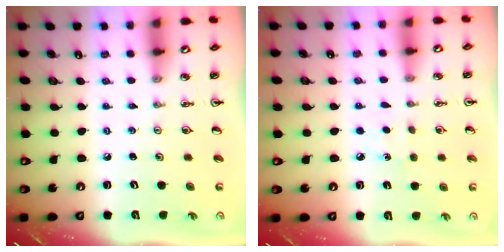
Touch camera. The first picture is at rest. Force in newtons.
{"total": 3.9, "press": 3.8, "slide": 0.5}